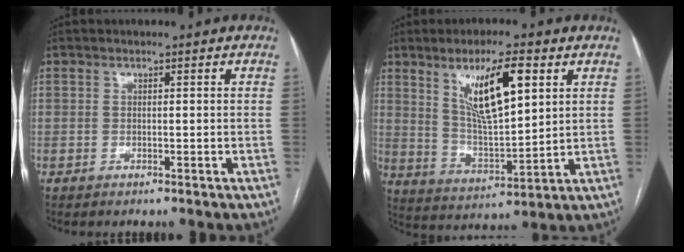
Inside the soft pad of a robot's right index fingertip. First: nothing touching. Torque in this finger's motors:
{"motor_torque": [1.16, 0.97, 0.31, 0.20]}